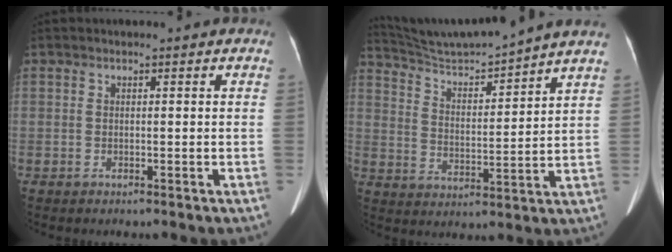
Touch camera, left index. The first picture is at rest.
{"total": 14.3, "force": [13.4, -1.8, 4.7], "torque": [-0.092, -0.007, 0.218]}